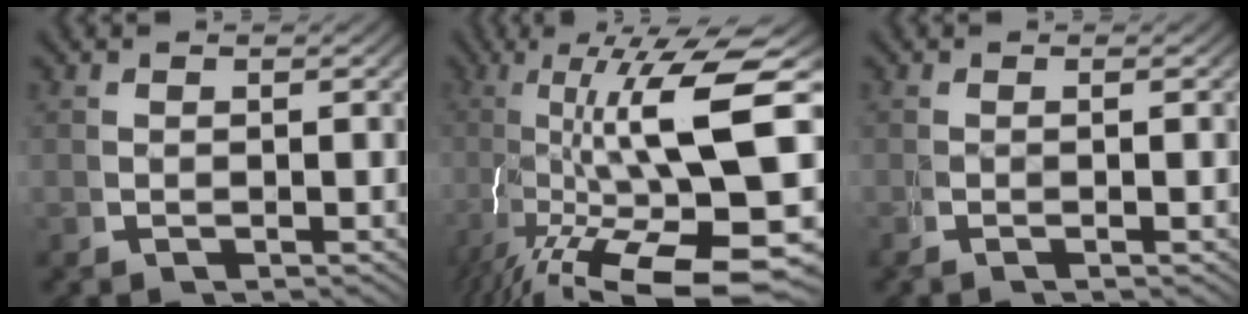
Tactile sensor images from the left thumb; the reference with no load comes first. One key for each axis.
{"total": 17.2, "fx": -2.1, "fy": 8.5, "fz": 14.8, "tx": -0.276, "ty": -0.070, "tz": 0.016}
{"total": 1.2, "fx": 0.1, "fy": -0.2, "fz": 1.2, "tx": -0.025, "ty": 0.005, "tz": -0.004}